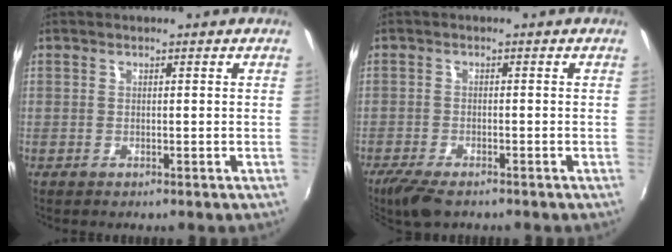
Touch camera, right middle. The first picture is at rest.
{"total": 6.0, "force": [-4.6, 1.7, 3.4], "torque": [-0.087, -0.023, -0.087]}